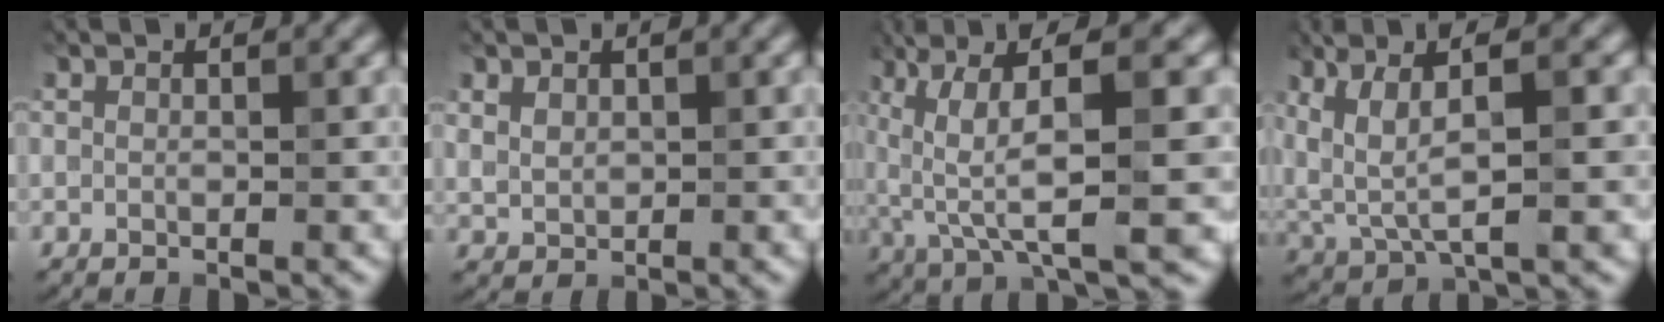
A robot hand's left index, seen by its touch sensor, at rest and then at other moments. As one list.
[{"total": 1.3, "force": [0.6, 1.0, 0.5], "torque": [-0.020, -0.005, 0.018]}, {"total": 9.9, "force": [1.8, 2.9, 9.3], "torque": [-0.179, 0.001, 0.036]}, {"total": 6.6, "force": [1.7, 2.3, 6.0], "torque": [-0.127, 0.000, 0.037]}]